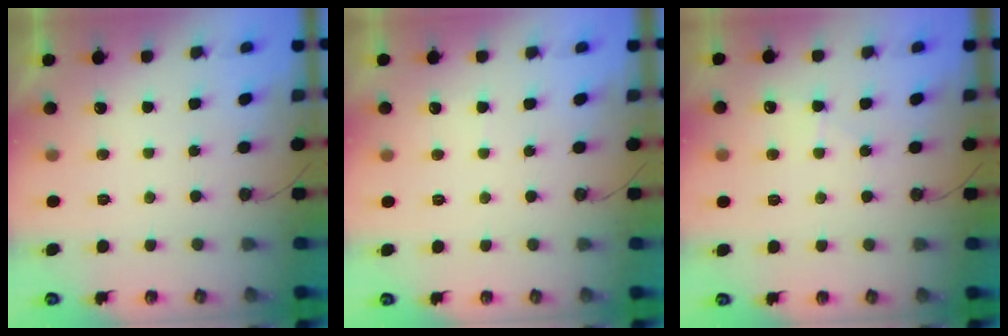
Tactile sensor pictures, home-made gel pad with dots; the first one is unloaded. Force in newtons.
{"total": 2.9, "press": 2.9, "slide": 0.3}
{"total": 6.6, "press": 6.5, "slide": 0.9}